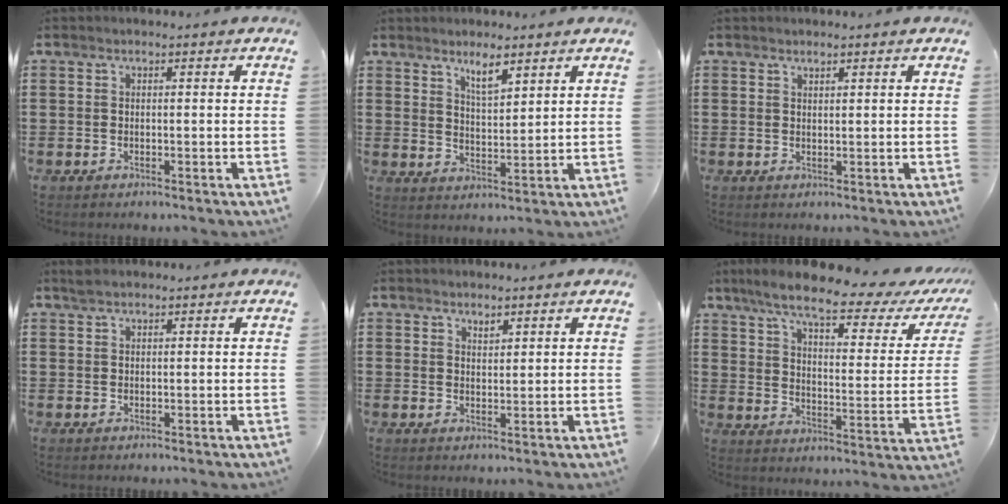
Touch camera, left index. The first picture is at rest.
{"total": 4.3, "force": [3.6, 0.7, 2.3], "torque": [-0.038, -0.010, 0.061]}
{"total": 1.2, "force": [1.1, 0.1, 0.3], "torque": [-0.006, -0.001, 0.023]}
{"total": 1.4, "force": [1.2, 0.4, 0.6], "torque": [-0.015, 0.001, 0.023]}
{"total": 1.6, "force": [1.5, 0.5, 0.4], "torque": [0.000, -0.004, 0.028]}
{"total": 9.3, "force": [6.9, 1.0, 6.2], "torque": [-0.137, -0.034, 0.113]}